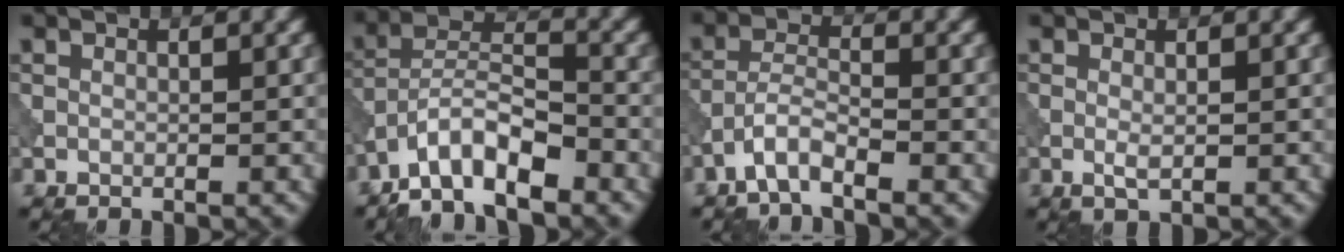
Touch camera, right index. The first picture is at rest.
{"total": 6.8, "force": [-5.1, 2.1, 4.1], "torque": [-0.066, 0.008, -0.102]}
{"total": 3.1, "force": [-2.3, 0.7, 2.0], "torque": [-0.041, 0.006, -0.054]}
{"total": 1.1, "force": [-0.1, 0.3, 1.0], "torque": [-0.022, -0.003, -0.002]}